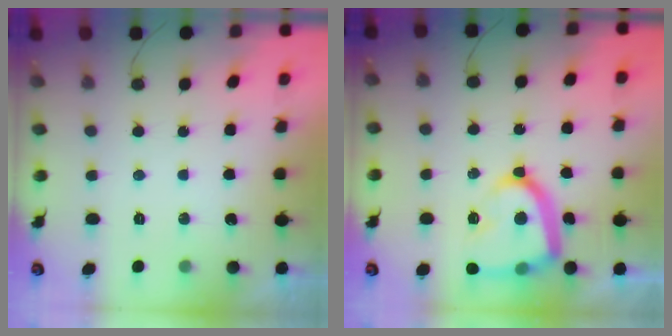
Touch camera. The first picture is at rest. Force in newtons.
{"total": 17.7, "press": 17.6, "slide": 1.7}